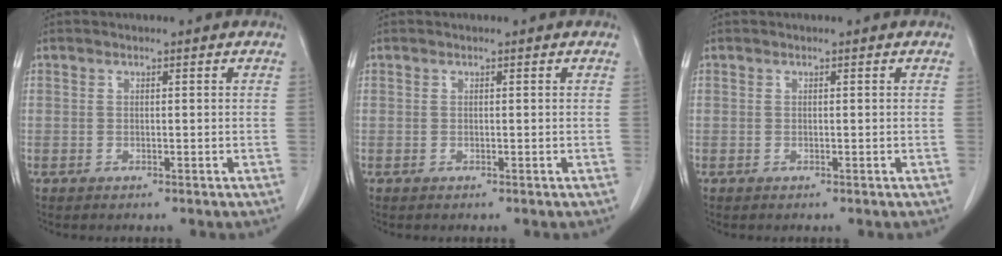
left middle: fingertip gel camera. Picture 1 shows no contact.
{"total": 0.0}
{"total": 0.0}